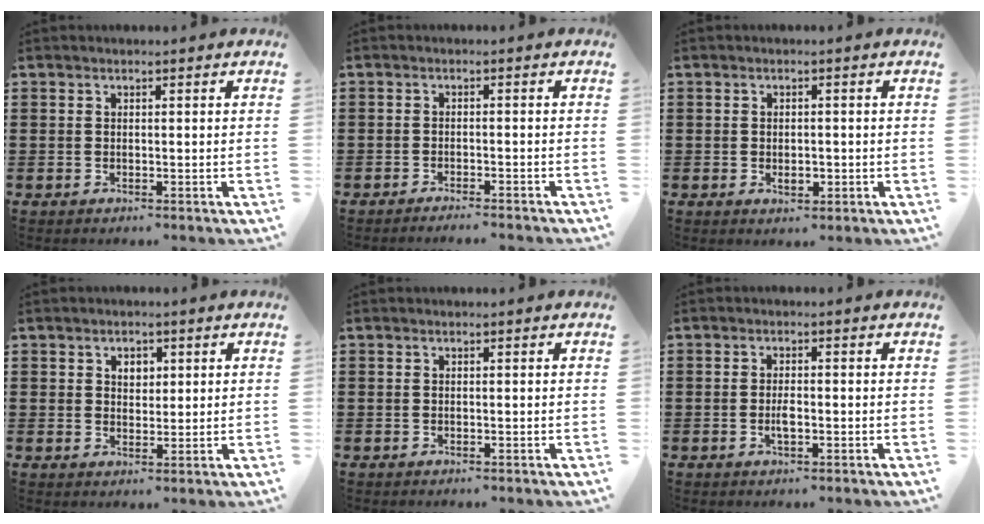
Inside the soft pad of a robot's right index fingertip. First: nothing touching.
{"total": 1.8, "force": [-1.8, -0.4, 0.2], "torque": [-0.005, 0.000, -0.036]}
{"total": 2.0, "force": [-0.4, 1.2, 1.6], "torque": [-0.030, 0.003, -0.007]}
{"total": 2.3, "force": [1.0, 1.7, 1.1], "torque": [-0.021, 0.004, 0.015]}
{"total": 0.0}
{"total": 2.2, "force": [-0.5, 0.8, 1.9], "torque": [-0.037, 0.002, -0.010]}